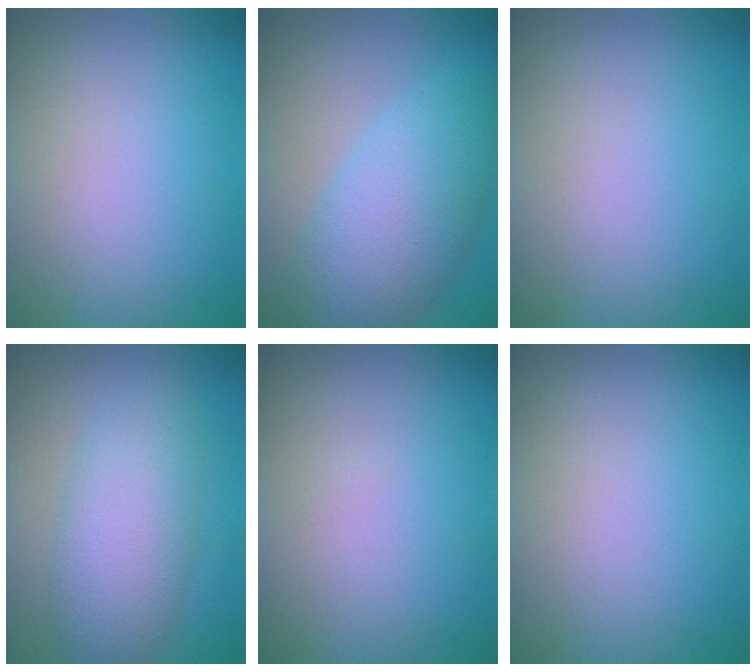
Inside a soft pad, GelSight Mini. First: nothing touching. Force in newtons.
{"total": 7.2, "press": 7.2, "slide": 0.2}
{"total": 0.0}
{"total": 5.9, "press": 5.9, "slide": 0.1}
{"total": 0.0}
{"total": 0.0}